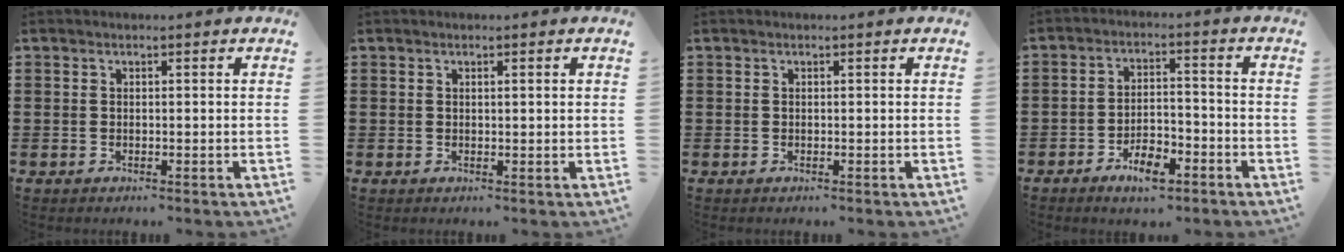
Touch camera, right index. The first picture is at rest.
{"total": 0.7, "force": [0.3, 0.0, 0.6], "torque": [-0.012, 0.000, 0.005]}
{"total": 0.0}
{"total": 5.7, "force": [-3.9, 2.1, 3.6], "torque": [-0.065, 0.012, -0.073]}